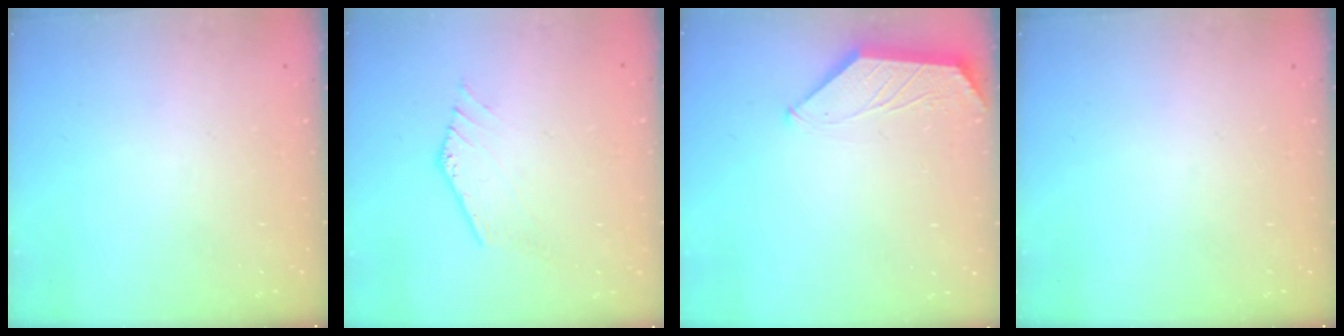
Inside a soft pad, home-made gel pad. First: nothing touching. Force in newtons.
{"total": 1.3, "press": 1.3, "slide": 0.1}
{"total": 0.9, "press": 0.9, "slide": 0.2}
{"total": 0.0}